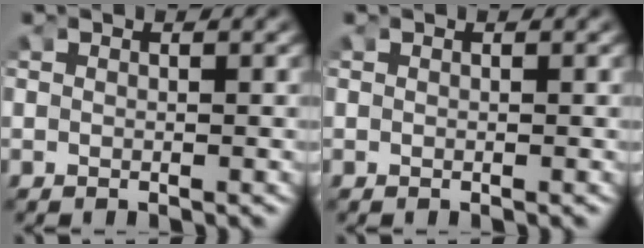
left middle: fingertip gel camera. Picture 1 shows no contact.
{"total": 0.0}